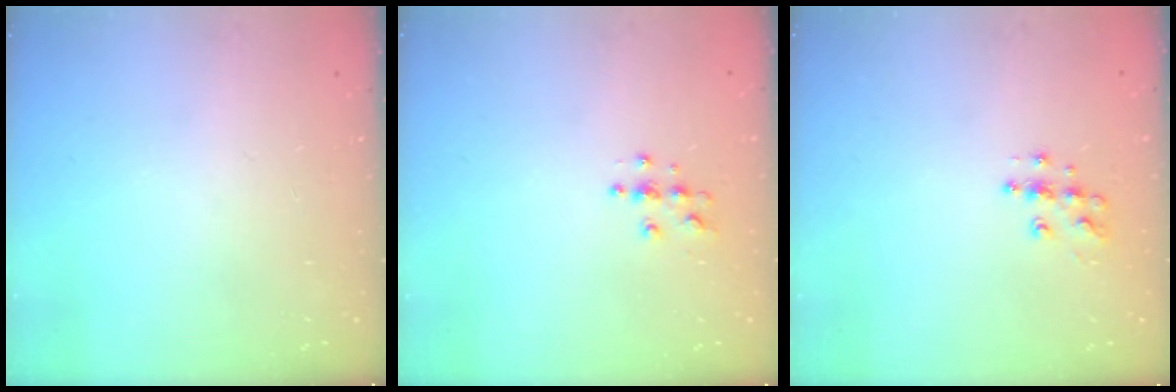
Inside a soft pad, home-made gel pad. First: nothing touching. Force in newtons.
{"total": 3.8, "press": 3.8, "slide": 0.3}
{"total": 8.7, "press": 8.7, "slide": 0.5}